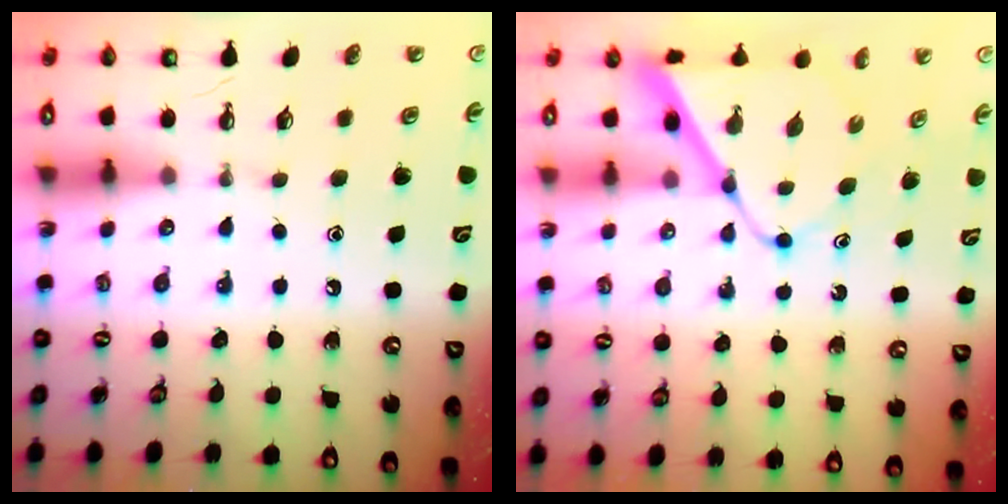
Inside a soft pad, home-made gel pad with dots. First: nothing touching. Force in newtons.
{"total": 9.3, "press": 9.2, "slide": 0.7}